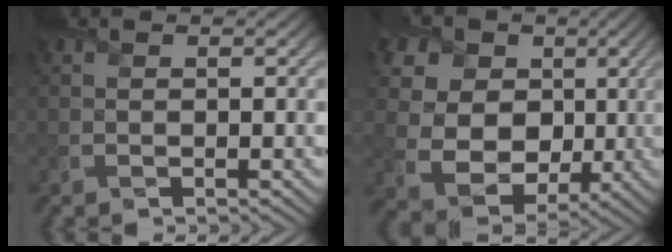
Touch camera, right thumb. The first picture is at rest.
{"total": 17.1, "force": [4.3, 13.8, 9.2], "torque": [-0.233, 0.034, 0.090]}